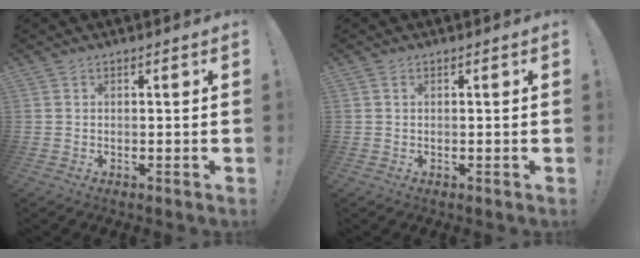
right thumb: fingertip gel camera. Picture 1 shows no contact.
{"total": 0.5, "force": [0.3, 0.1, 0.4], "torque": [-0.014, 0.003, 0.006]}